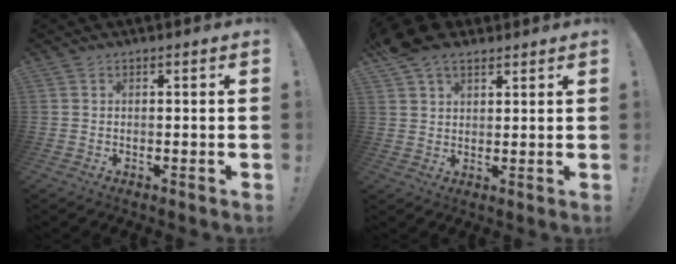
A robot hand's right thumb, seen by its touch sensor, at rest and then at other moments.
{"total": 8.0, "force": [5.5, 4.4, 3.9], "torque": [-0.066, -0.021, 0.106]}